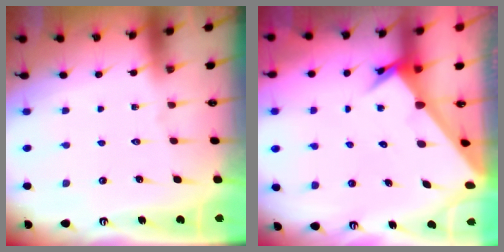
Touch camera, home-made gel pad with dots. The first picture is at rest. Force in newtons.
{"total": 3.3, "press": 3.3, "slide": 0.3}